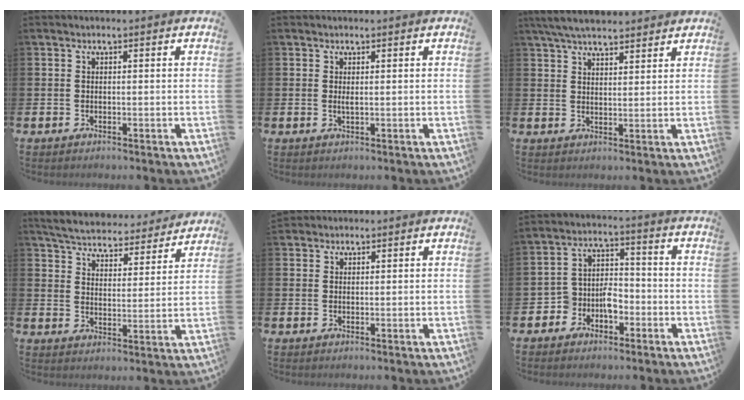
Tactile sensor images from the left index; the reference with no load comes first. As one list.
[{"total": 0.7, "force": [0.3, 0.1, 0.7], "torque": [-0.013, 0.000, 0.004]}, {"total": 5.4, "force": [5.0, 1.1, 1.5], "torque": [-0.043, -0.015, 0.094]}, {"total": 5.6, "force": [5.5, 1.0, 0.8], "torque": [-0.049, -0.042, 0.093]}, {"total": 1.6, "force": [1.5, 0.6, -0.2], "torque": [0.008, 0.001, 0.027]}, {"total": 4.3, "force": [-2.6, 2.9, 1.8], "torque": [-0.045, 0.009, -0.053]}]